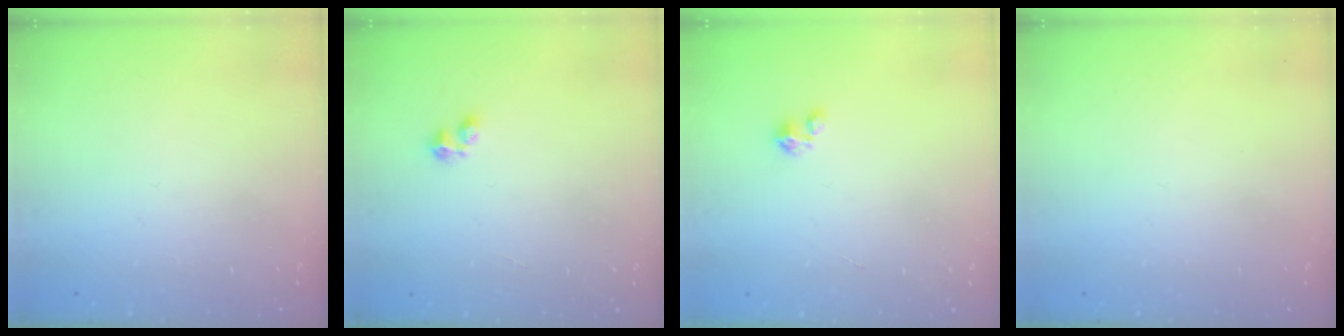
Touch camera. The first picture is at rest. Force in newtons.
{"total": 3.1, "press": 3.1, "slide": 0.6}
{"total": 2.1, "press": 2.1, "slide": 0.2}
{"total": 0.0}